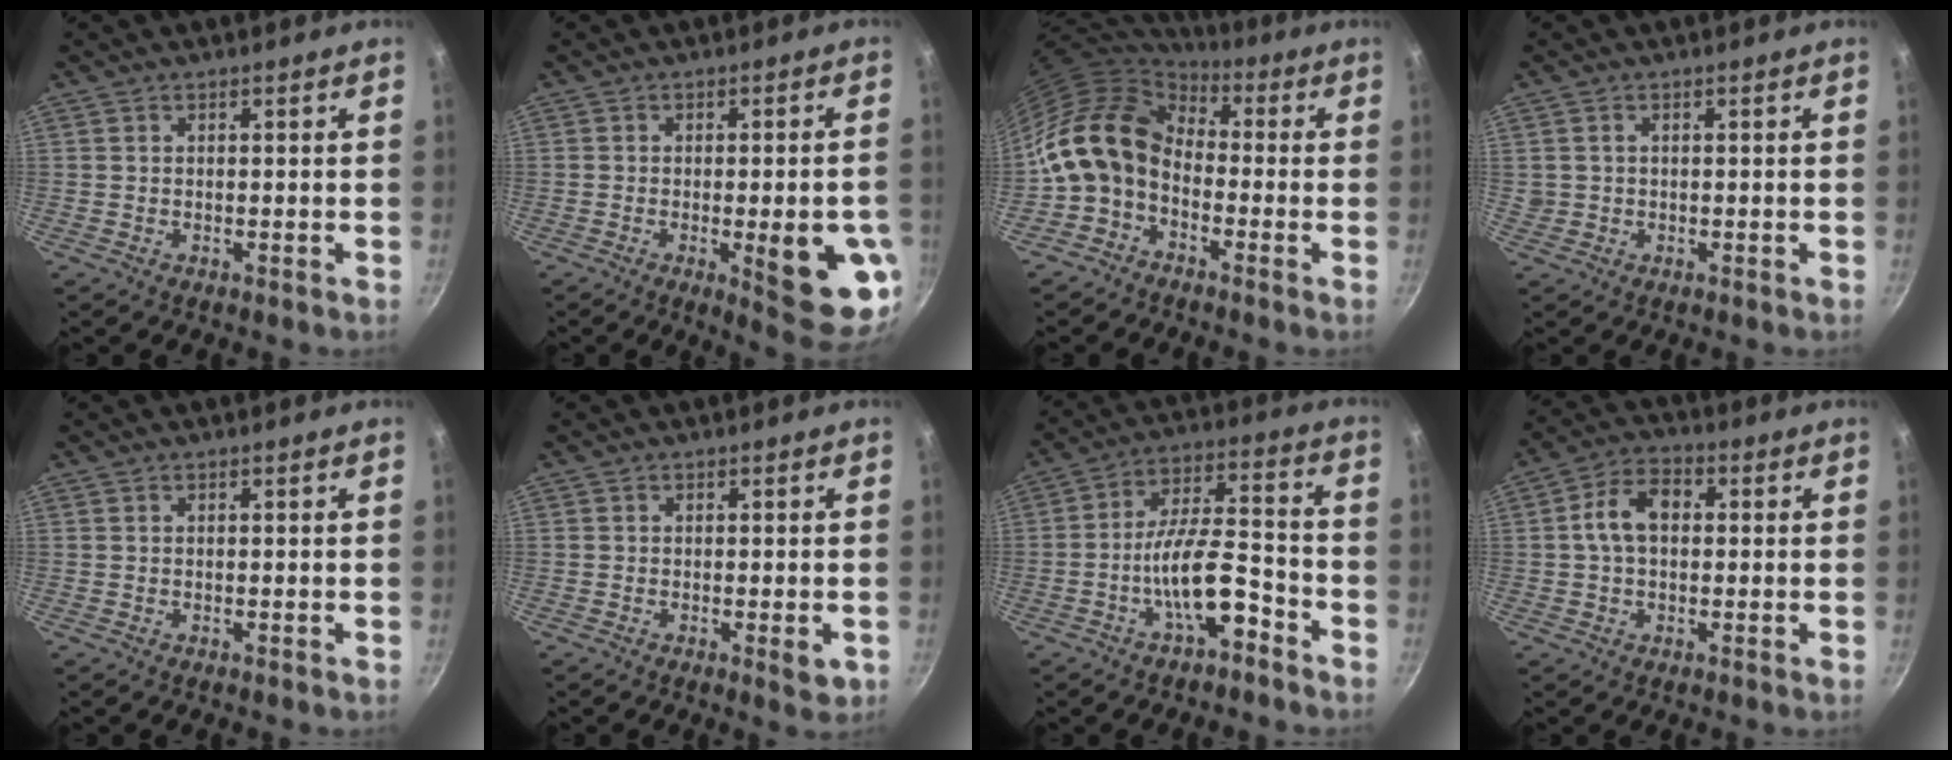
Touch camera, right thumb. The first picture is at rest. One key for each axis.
{"total": 13.6, "fx": -3.2, "fy": 3.6, "fz": 12.7, "tx": -0.132, "ty": 0.002, "tz": -0.035}
{"total": 13.4, "fx": -1.1, "fy": 10.1, "fz": 8.6, "tx": -0.145, "ty": 0.040, "tz": -0.040}
{"total": 1.2, "fx": 0.2, "fy": 1.2, "fz": 0.4, "tx": -0.007, "ty": 0.007, "tz": 0.008}
{"total": 0.0}
{"total": 2.8, "fx": -0.8, "fy": 0.9, "fz": 2.5, "tx": -0.039, "ty": -0.006, "tz": -0.011}
{"total": 11.8, "fx": -6.1, "fy": 4.2, "fz": 9.1, "tx": -0.141, "ty": 0.056, "tz": -0.104}
{"total": 8.1, "fx": 0.7, "fy": 5.5, "fz": 5.9, "tx": -0.089, "ty": 0.024, "tz": 0.000}